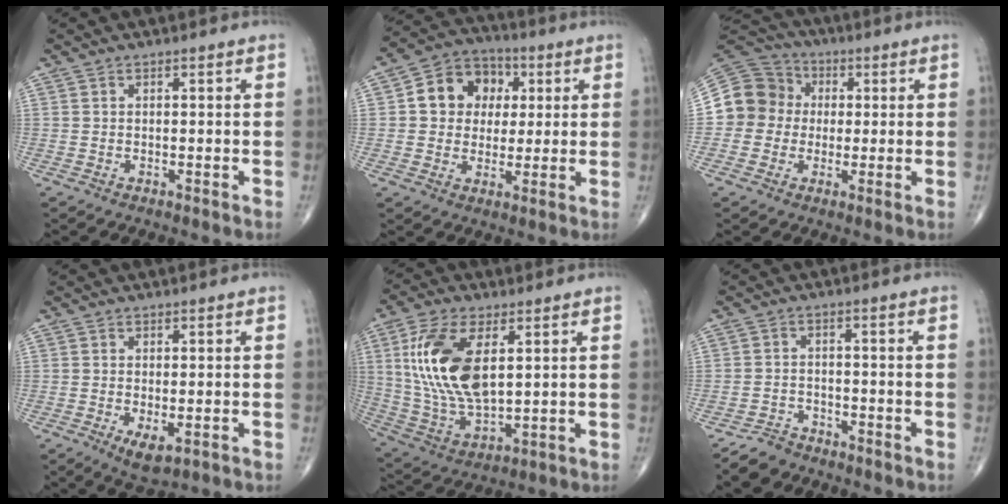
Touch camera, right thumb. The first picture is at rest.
{"total": 13.7, "force": [2.8, 11.8, 6.5], "torque": [-0.066, 0.013, 0.040]}
{"total": 12.1, "force": [0.4, 11.5, 3.6], "torque": [-0.052, 0.036, 0.003]}
{"total": 4.0, "force": [-1.2, 1.9, 3.3], "torque": [-0.057, -0.011, -0.013]}
{"total": 17.6, "force": [4.4, 8.7, 14.6], "torque": [-0.292, -0.016, 0.092]}
{"total": 4.2, "force": [-3.5, 2.2, 0.3], "torque": [-0.006, 0.013, -0.067]}